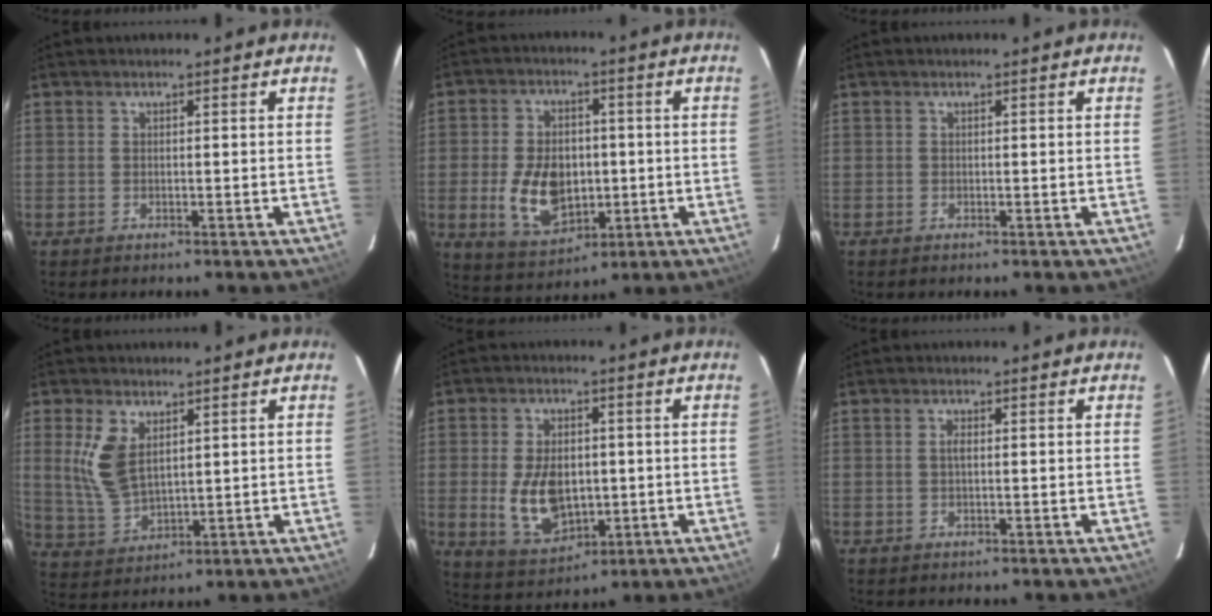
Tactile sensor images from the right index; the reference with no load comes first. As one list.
[{"total": 2.5, "force": [2.2, 1.3, 0.1], "torque": [0.000, -0.002, 0.047]}, {"total": 0.0}, {"total": 8.9, "force": [3.2, 4.8, 6.8], "torque": [-0.141, -0.002, 0.076]}, {"total": 3.1, "force": [2.6, 1.5, 0.7], "torque": [-0.016, -0.006, 0.063]}, {"total": 1.0, "force": [0.0, 0.3, 0.9], "torque": [-0.019, 0.003, -0.003]}]